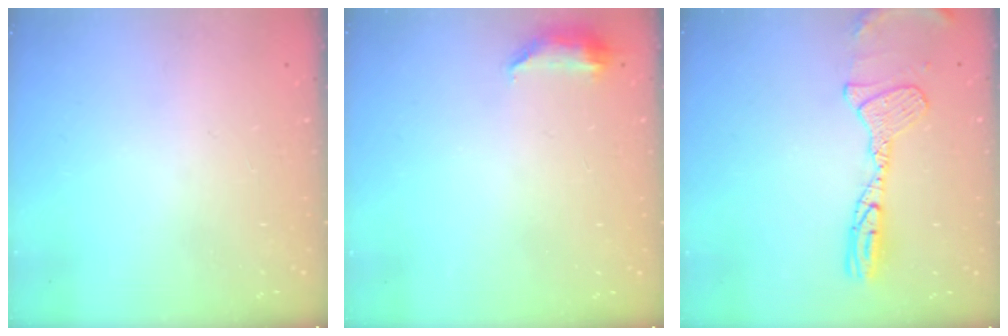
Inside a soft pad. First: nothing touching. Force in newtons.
{"total": 13.0, "press": 7.1, "slide": 10.9}
{"total": 12.6, "press": 12.5, "slide": 1.4}